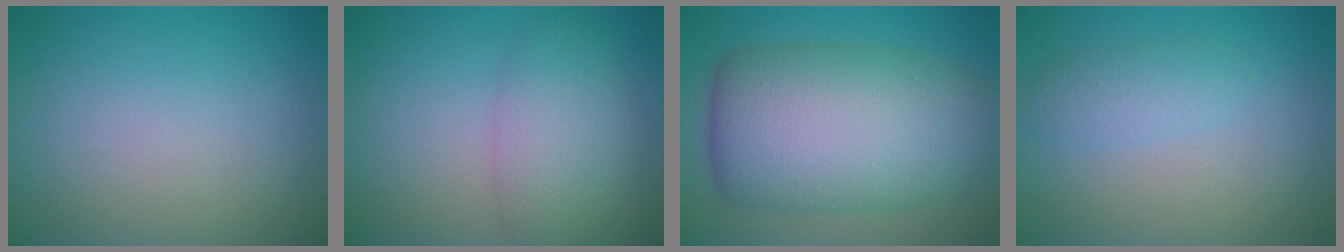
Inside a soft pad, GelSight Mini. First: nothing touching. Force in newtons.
{"total": 4.8, "press": 4.8, "slide": 0.2}
{"total": 12.8, "press": 12.8, "slide": 0.0}
{"total": 1.8, "press": 1.8, "slide": 0.0}